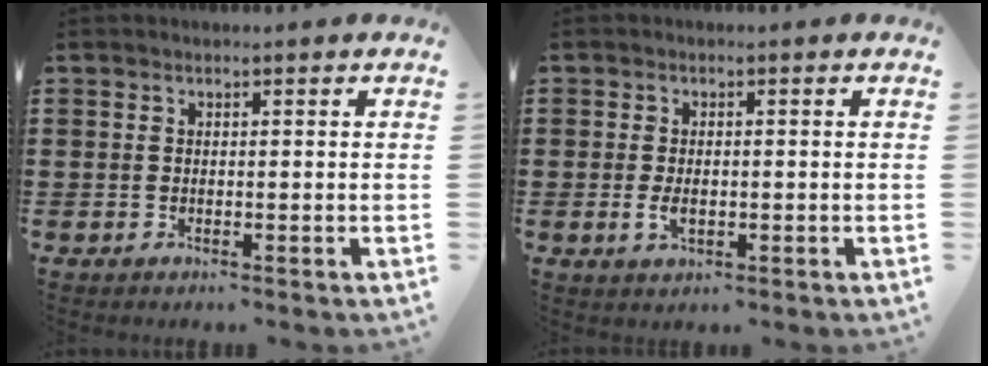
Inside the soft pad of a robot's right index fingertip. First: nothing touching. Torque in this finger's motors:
{"motor_torque": [1.51, 0.63, 0.22, 0.03]}